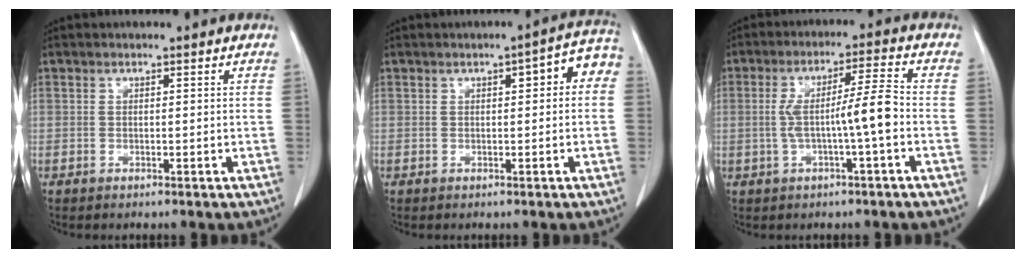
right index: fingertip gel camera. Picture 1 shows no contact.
{"total": 5.0, "force": [0.8, 1.6, 4.7], "torque": [-0.051, 0.027, 0.004]}
{"total": 7.5, "force": [-1.2, -0.3, 7.3], "torque": [-0.136, 0.018, -0.017]}